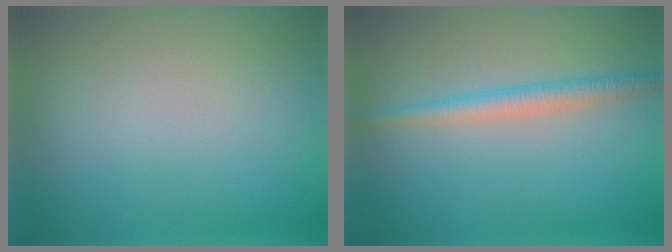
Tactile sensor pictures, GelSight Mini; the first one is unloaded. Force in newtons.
{"total": 2.3, "press": 2.3, "slide": 0.1}